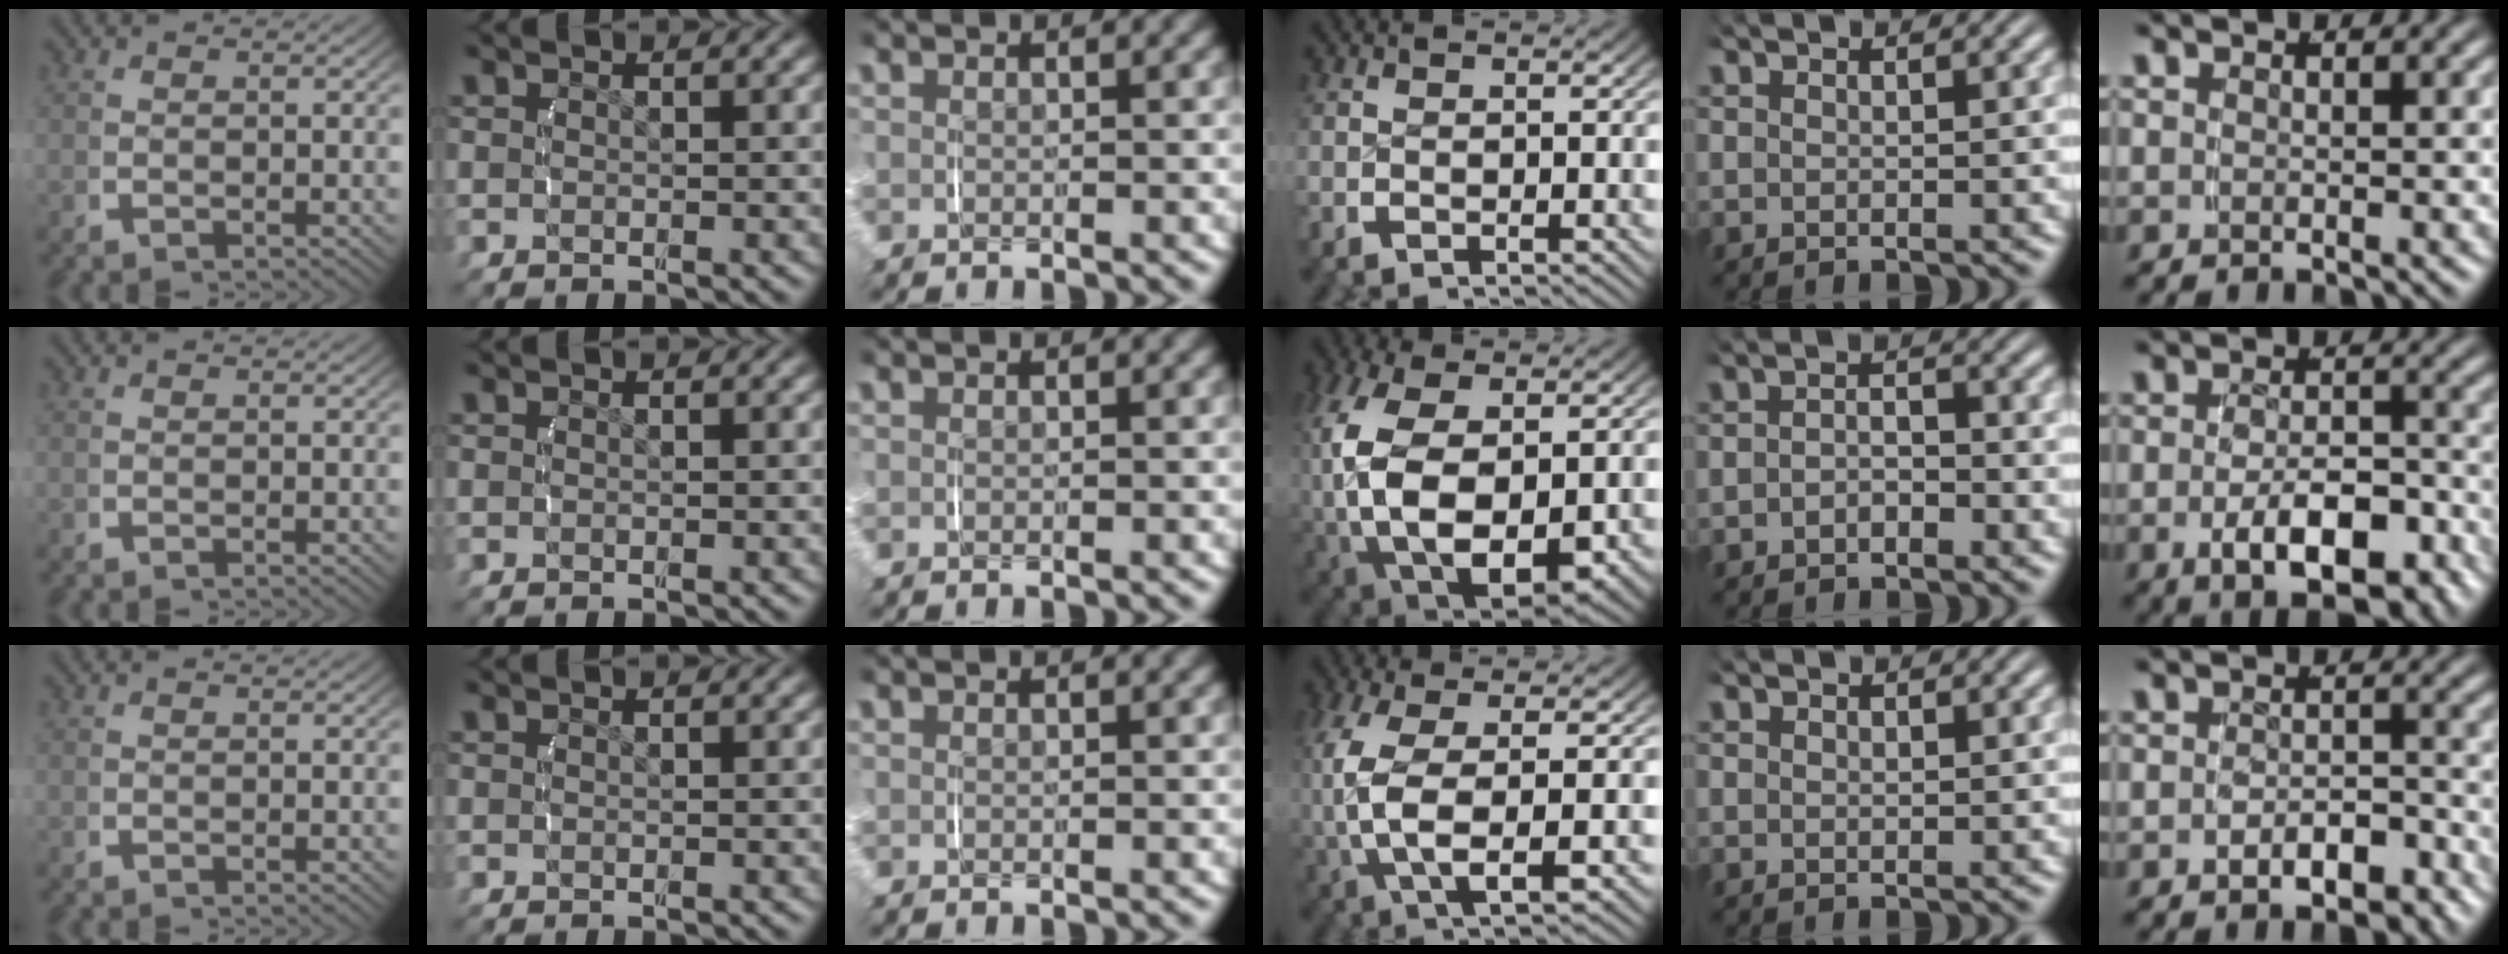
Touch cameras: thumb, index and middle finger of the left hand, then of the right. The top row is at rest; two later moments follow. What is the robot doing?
{"motion": "lift_and_place", "object": "napkin"}